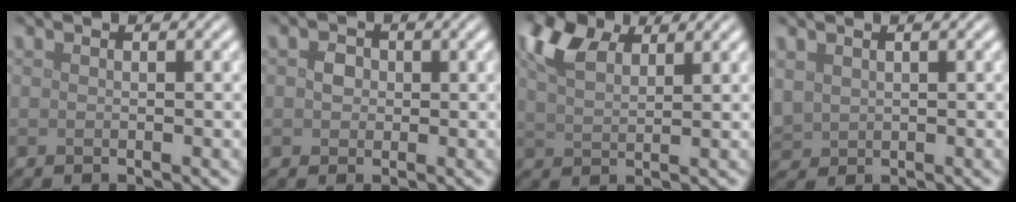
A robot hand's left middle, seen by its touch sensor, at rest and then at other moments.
{"total": 1.3, "force": [0.0, 1.3, 0.5], "torque": [-0.008, -0.003, -0.005]}
{"total": 5.8, "force": [3.8, 2.6, 3.5], "torque": [-0.081, 0.019, 0.065]}
{"total": 1.9, "force": [0.7, 1.6, 0.7], "torque": [-0.026, -0.004, 0.020]}